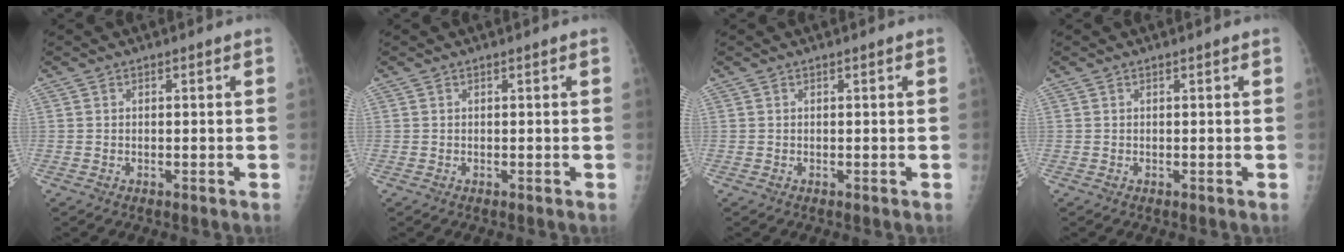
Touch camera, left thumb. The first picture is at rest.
{"total": 0.0}
{"total": 0.0}
{"total": 0.0}